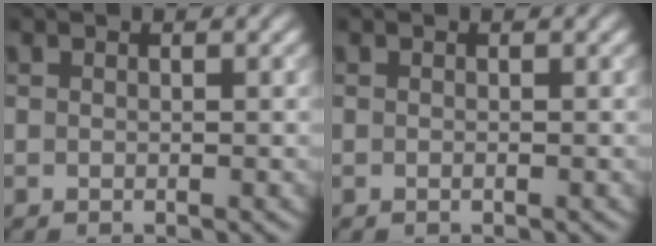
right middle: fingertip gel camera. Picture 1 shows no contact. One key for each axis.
{"total": 0.0}